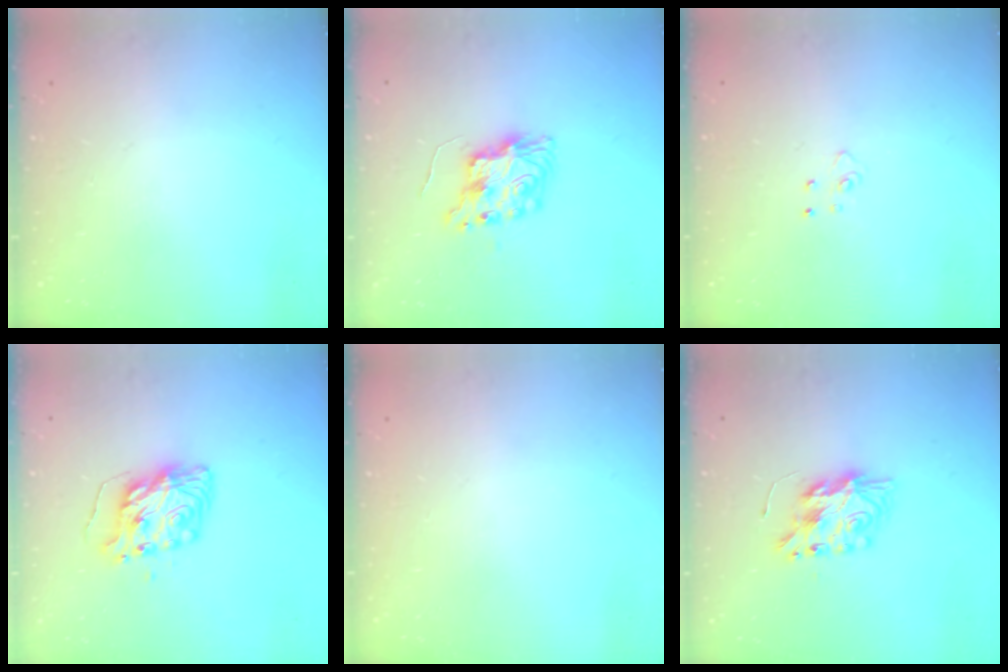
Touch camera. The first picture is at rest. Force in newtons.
{"total": 9.8, "press": 9.8, "slide": 0.9}
{"total": 3.7, "press": 3.7, "slide": 0.3}
{"total": 10.1, "press": 10.0, "slide": 1.1}
{"total": 0.0}
{"total": 8.4, "press": 8.4, "slide": 0.7}